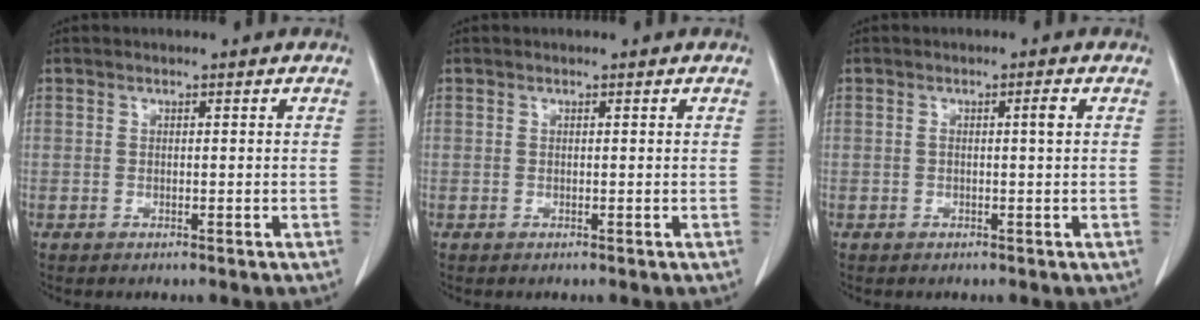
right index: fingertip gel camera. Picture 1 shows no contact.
{"total": 0.0}
{"total": 1.4, "force": [0.3, -0.2, 1.4], "torque": [-0.025, 0.001, 0.007]}